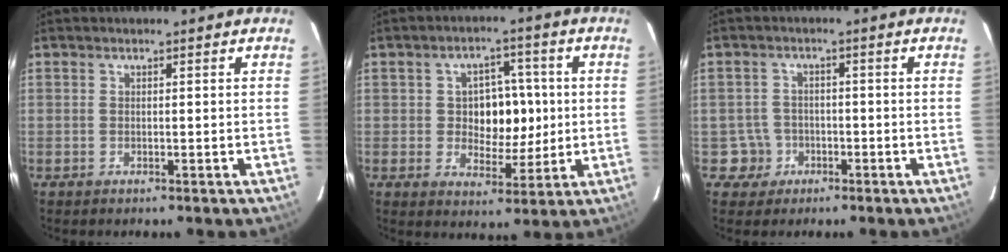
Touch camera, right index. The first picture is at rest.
{"total": 8.4, "force": [0.2, 6.4, 5.5], "torque": [-0.094, 0.010, 0.011]}
{"total": 4.3, "force": [-1.7, 3.9, -0.3], "torque": [-0.001, 0.020, -0.027]}